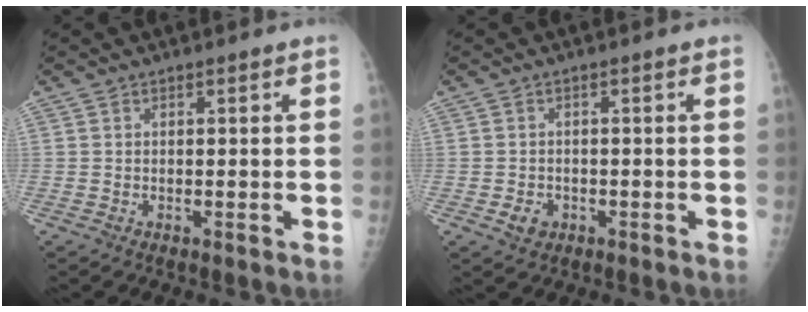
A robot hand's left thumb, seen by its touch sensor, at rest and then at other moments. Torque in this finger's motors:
{"motor_torque": [-0.38, 0.57, 0.38, 0.37, 0.00]}